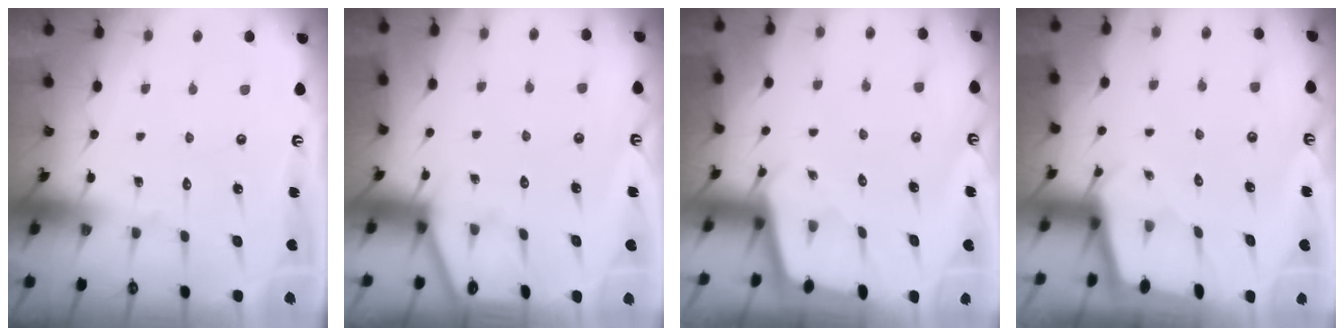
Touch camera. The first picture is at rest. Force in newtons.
{"total": 2.4, "press": 2.4, "slide": 0.4}
{"total": 1.9, "press": 1.9, "slide": 0.2}
{"total": 1.6, "press": 1.6, "slide": 0.2}